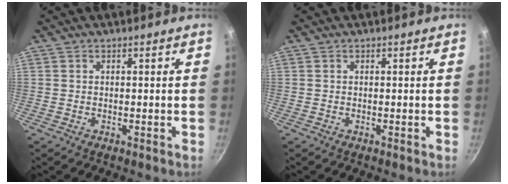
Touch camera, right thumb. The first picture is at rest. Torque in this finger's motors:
{"motor_torque": [0.00, 0.00, 0.04, -0.04, 0.00]}